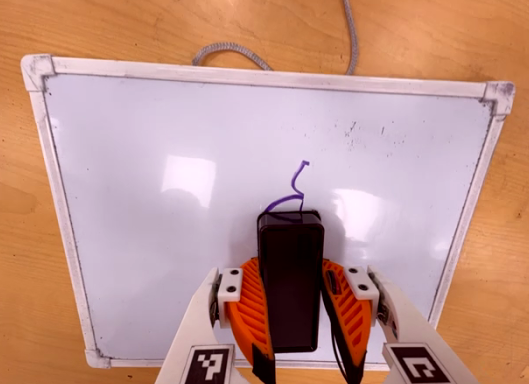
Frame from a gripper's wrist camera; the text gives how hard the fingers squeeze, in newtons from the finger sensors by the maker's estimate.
{"total": 10.1, "left": 8.8, "right": 11.3}